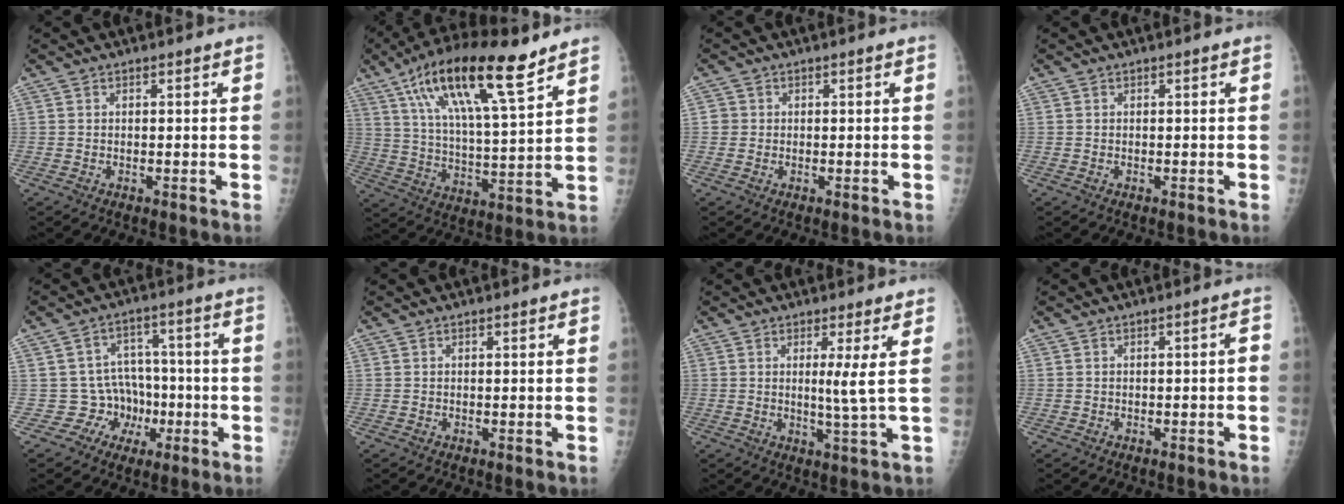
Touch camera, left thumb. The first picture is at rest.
{"total": 20.4, "force": [12.1, 5.1, 15.6], "torque": [-0.268, -0.032, 0.215]}
{"total": 1.4, "force": [0.0, 1.4, 0.1], "torque": [0.007, 0.005, -0.001]}
{"total": 0.0}
{"total": 7.6, "force": [-2.2, 7.2, 1.0], "torque": [0.048, 0.033, -0.034]}
{"total": 0.0}
{"total": 4.5, "force": [1.2, -1.2, 4.1], "torque": [-0.082, -0.023, 0.020]}
{"total": 1.4, "force": [-0.6, 0.7, 1.1], "torque": [-0.013, 0.017, -0.010]}